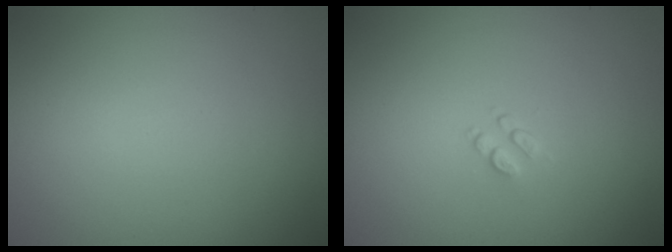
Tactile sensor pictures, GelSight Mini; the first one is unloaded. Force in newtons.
{"total": 0.9, "press": 0.6, "slide": 0.7}